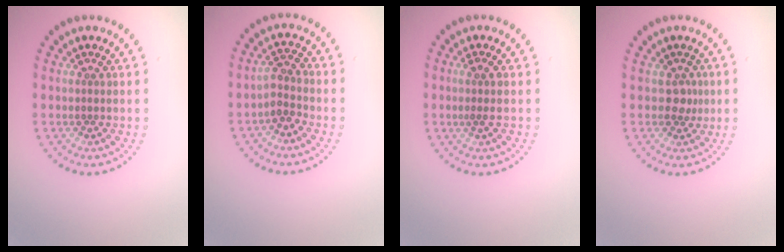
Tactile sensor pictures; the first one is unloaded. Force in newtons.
{"total": 2.1, "press": 1.7, "slide": 1.1}
{"total": 1.5, "press": 1.1, "slide": 0.9}
{"total": 1.6, "press": 1.3, "slide": 1.1}